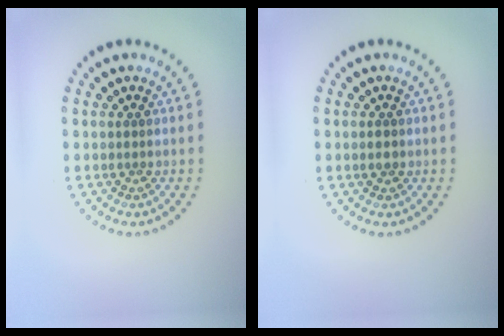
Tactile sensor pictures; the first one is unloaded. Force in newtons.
{"total": 1.3, "press": 1.3, "slide": 0.1}